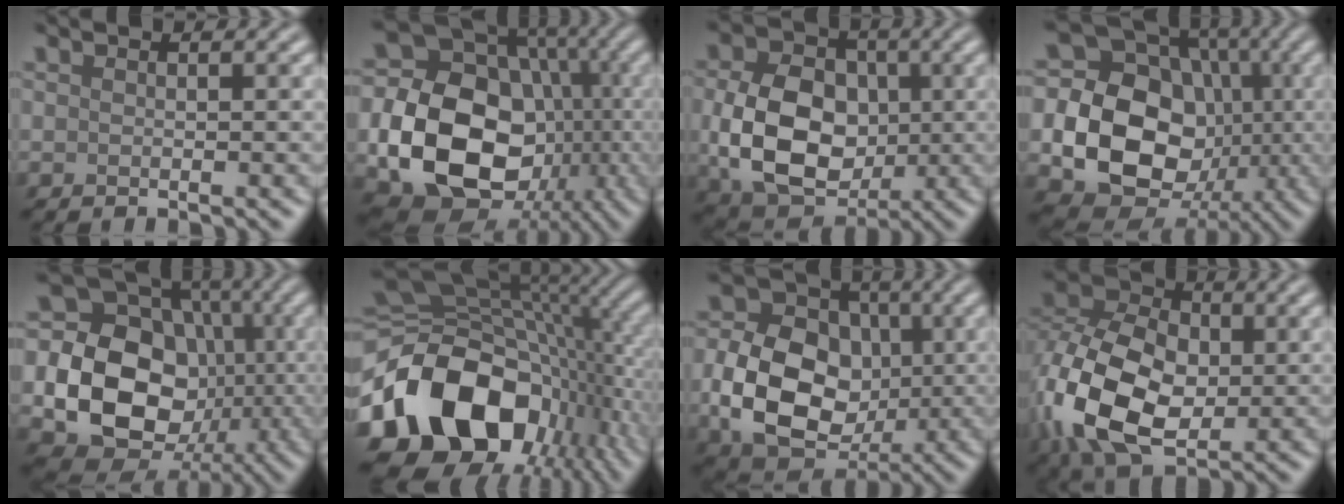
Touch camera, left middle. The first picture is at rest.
{"total": 17.8, "force": [-3.0, 14.4, 10.0], "torque": [-0.181, -0.038, -0.051]}
{"total": 10.0, "force": [-0.6, 7.5, 6.6], "torque": [-0.140, -0.009, -0.007]}
{"total": 18.5, "force": [-1.7, 15.8, 9.5], "torque": [-0.186, -0.008, -0.050]}
{"total": 19.0, "force": [-1.9, 16.2, 9.6], "torque": [-0.184, -0.012, -0.053]}
{"total": 16.4, "force": [-4.3, 11.6, 10.8], "torque": [-0.210, -0.017, -0.070]}
{"total": 11.1, "force": [-1.6, 8.4, 7.0], "torque": [-0.140, -0.006, -0.034]}
{"total": 12.2, "force": [-2.1, 8.2, 8.8], "torque": [-0.209, -0.010, -0.046]}